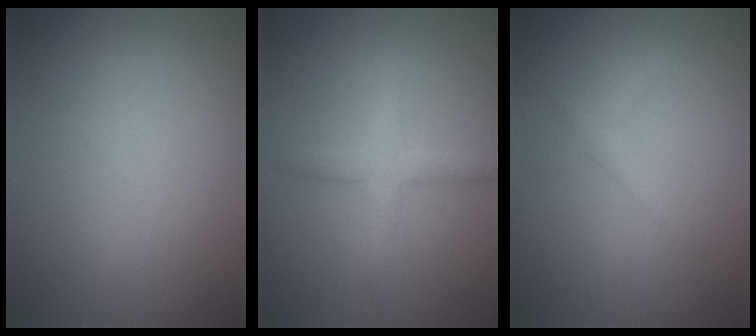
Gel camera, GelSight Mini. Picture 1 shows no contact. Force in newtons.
{"total": 2.7, "press": 2.7, "slide": 0.0}
{"total": 1.3, "press": 1.2, "slide": 0.1}